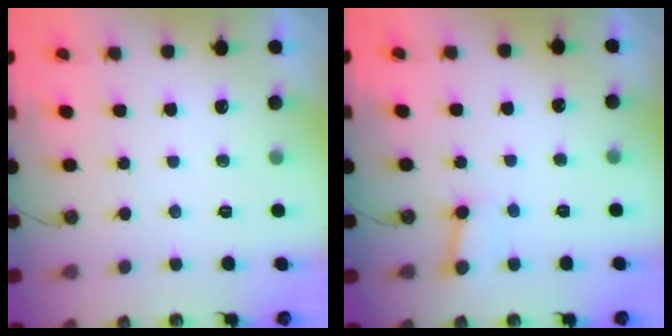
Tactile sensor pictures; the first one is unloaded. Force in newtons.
{"total": 3.8, "press": 3.7, "slide": 0.5}